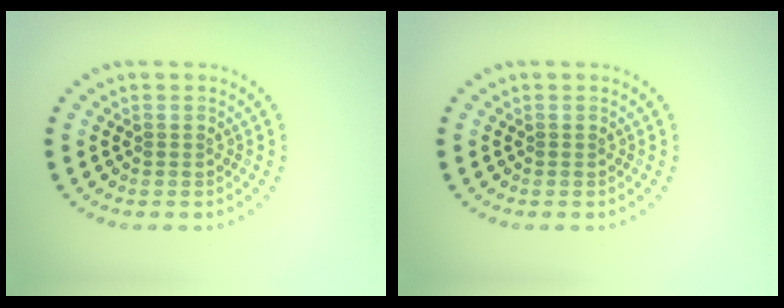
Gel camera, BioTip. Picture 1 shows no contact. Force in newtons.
{"total": 0.0}